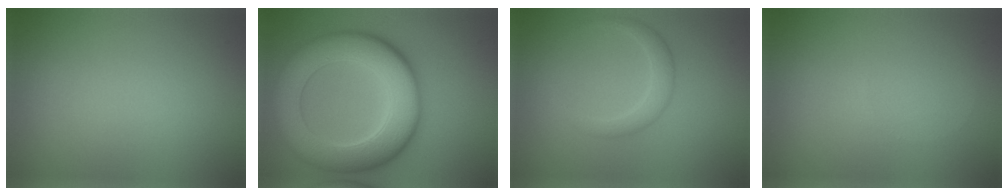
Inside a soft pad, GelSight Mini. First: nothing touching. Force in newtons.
{"total": 10.4, "press": 10.4, "slide": 0.4}
{"total": 2.0, "press": 2.0, "slide": 0.2}
{"total": 0.0}